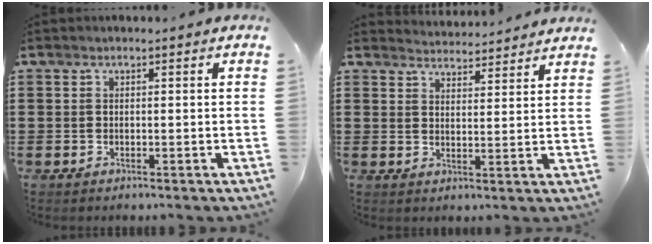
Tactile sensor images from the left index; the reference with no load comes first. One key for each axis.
{"total": 3.7, "fx": 3.7, "fy": -0.1, "fz": -0.2, "tx": -0.009, "ty": -0.022, "tz": 0.068}